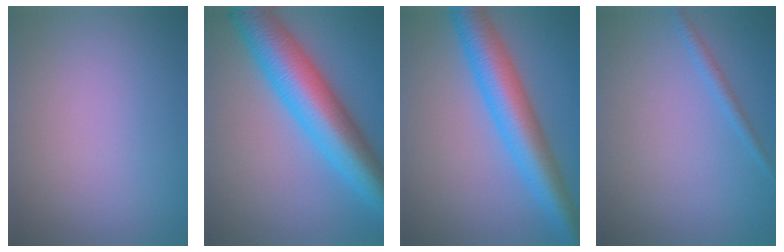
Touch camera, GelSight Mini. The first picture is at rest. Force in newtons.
{"total": 10.3, "press": 10.3, "slide": 0.2}
{"total": 7.4, "press": 7.4, "slide": 0.1}
{"total": 1.2, "press": 1.1, "slide": 0.1}